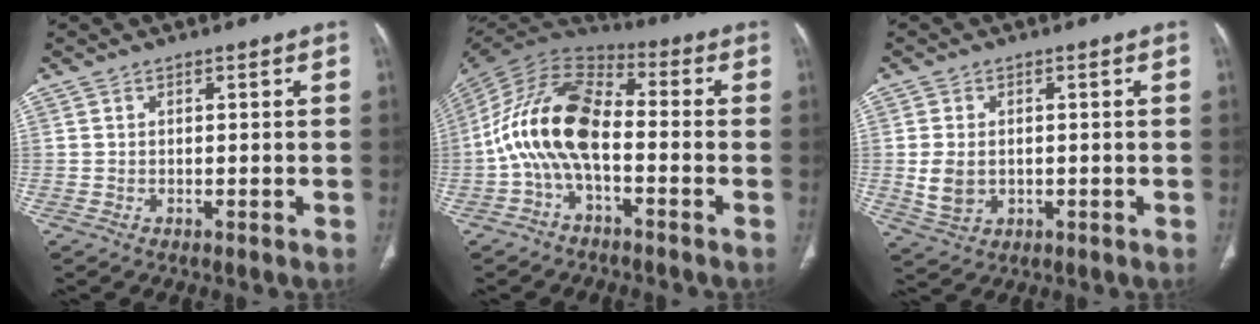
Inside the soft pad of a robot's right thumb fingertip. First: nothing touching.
{"total": 15.2, "force": [-2.6, 7.9, 12.7], "torque": [-0.243, 0.054, -0.060]}
{"total": 5.5, "force": [-0.2, 4.1, 3.7], "torque": [-0.069, -0.004, 0.007]}